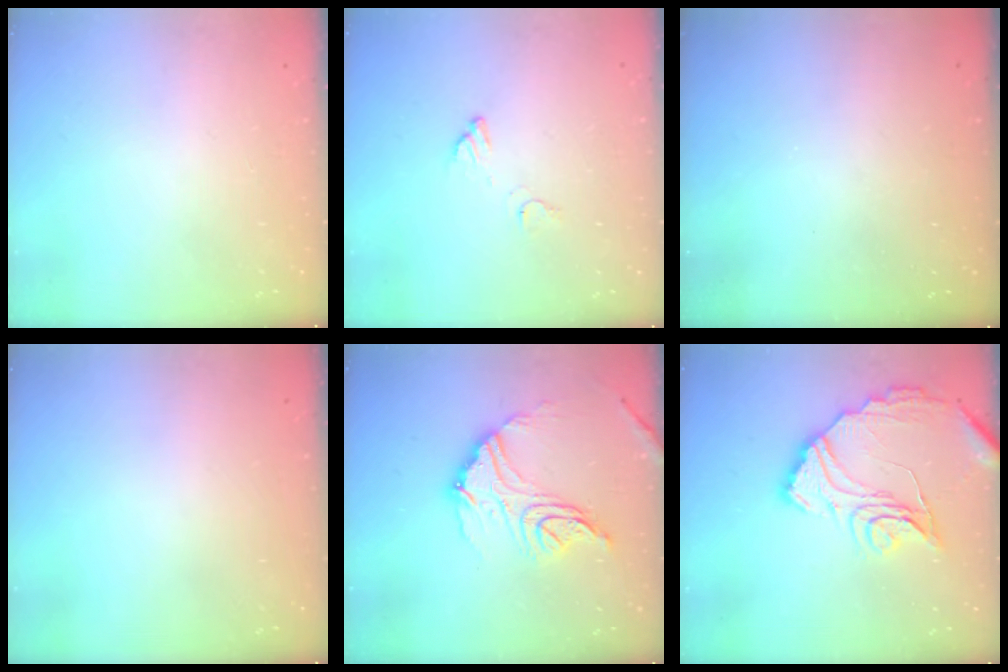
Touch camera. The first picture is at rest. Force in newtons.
{"total": 4.1, "press": 4.1, "slide": 0.2}
{"total": 2.9, "press": 2.9, "slide": 0.3}
{"total": 3.0, "press": 3.0, "slide": 0.1}
{"total": 16.5, "press": 16.4, "slide": 1.6}
{"total": 17.4, "press": 17.3, "slide": 1.4}